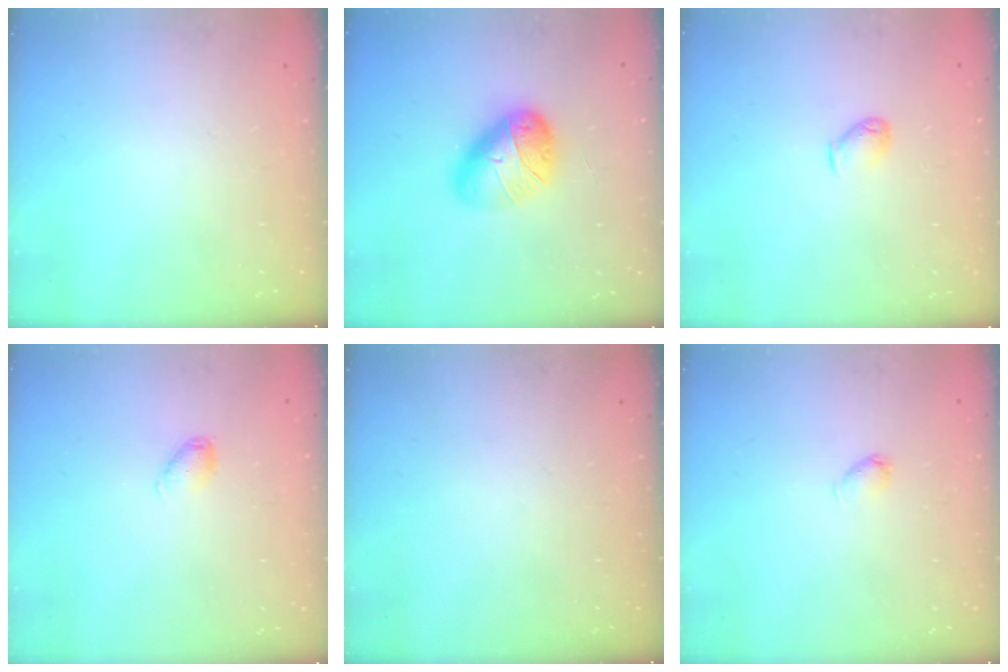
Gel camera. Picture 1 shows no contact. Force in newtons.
{"total": 13.5, "press": 13.5, "slide": 0.7}
{"total": 3.6, "press": 3.5, "slide": 0.6}
{"total": 5.2, "press": 5.1, "slide": 1.1}
{"total": 0.0}
{"total": 2.5, "press": 2.4, "slide": 0.4}